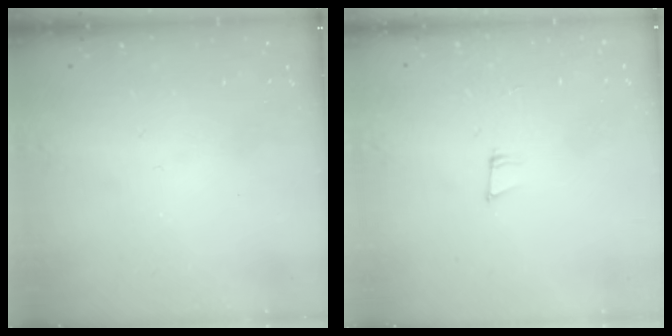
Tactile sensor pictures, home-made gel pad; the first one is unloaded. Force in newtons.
{"total": 5.8, "press": 4.7, "slide": 3.4}